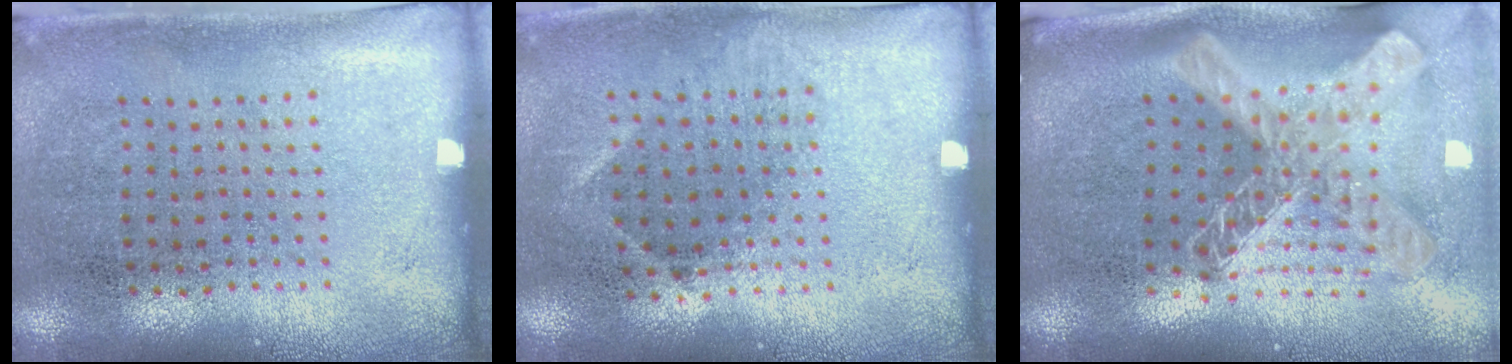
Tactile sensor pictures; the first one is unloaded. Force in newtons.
{"total": 1.1, "press": 0.9, "slide": 0.7}
{"total": 2.8, "press": 2.0, "slide": 2.0}